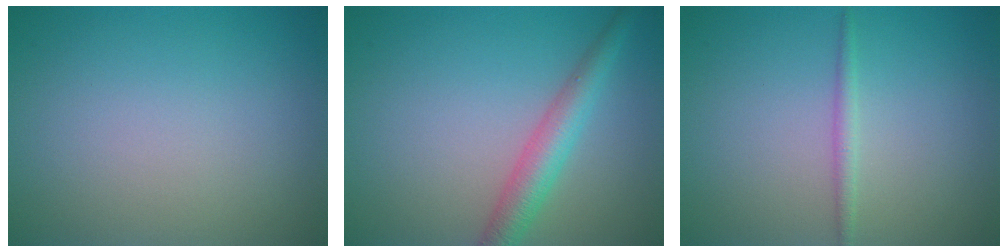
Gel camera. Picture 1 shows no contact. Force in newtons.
{"total": 3.6, "press": 3.6, "slide": 0.1}
{"total": 1.2, "press": 1.2, "slide": 0.0}